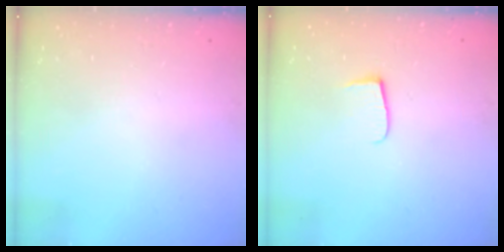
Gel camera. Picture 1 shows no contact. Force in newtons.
{"total": 5.2, "press": 5.2, "slide": 0.7}